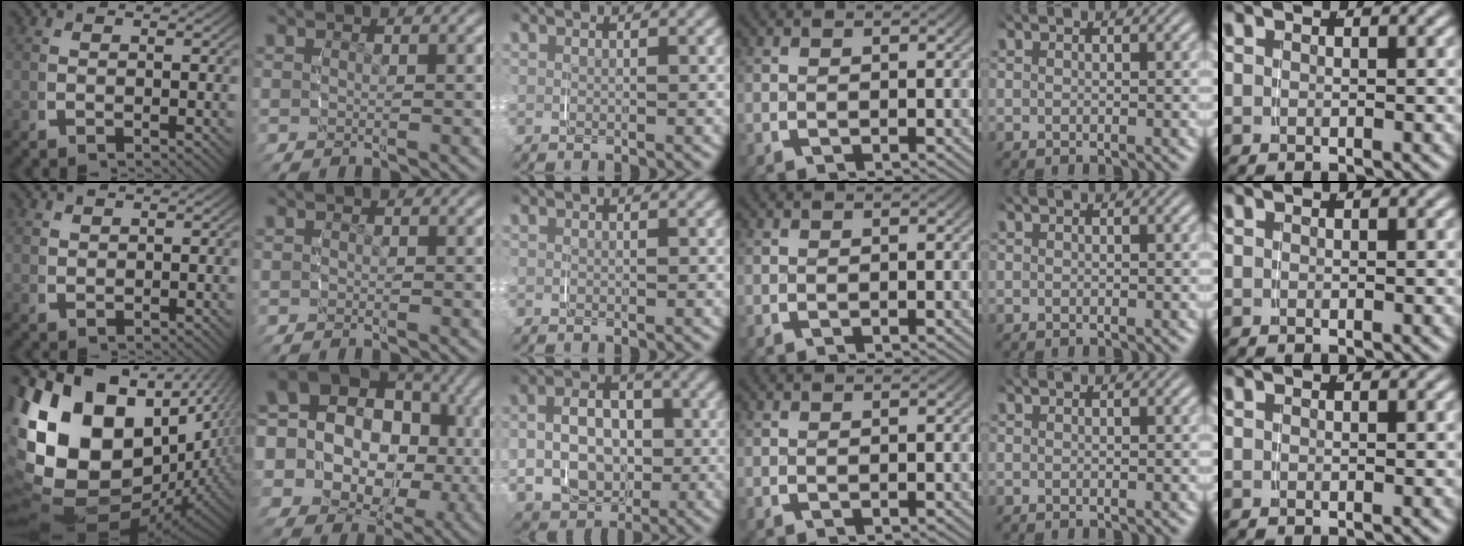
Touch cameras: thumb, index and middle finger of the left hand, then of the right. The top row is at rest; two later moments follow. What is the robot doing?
{"motion": "grasp_and_lifting", "object": "jacket"}